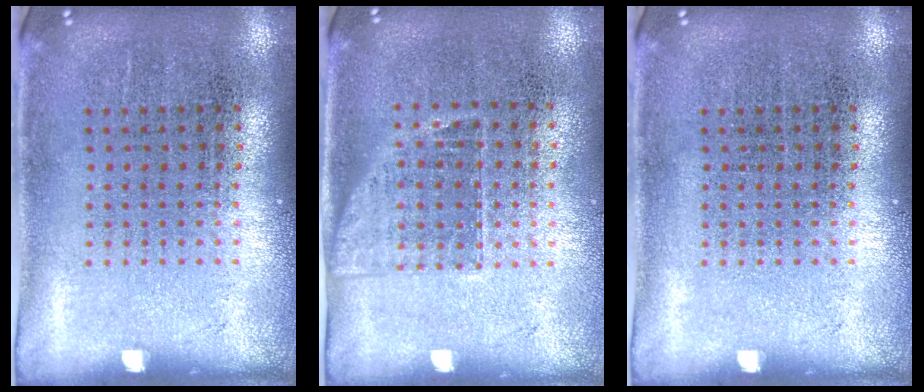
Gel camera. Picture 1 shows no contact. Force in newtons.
{"total": 1.1, "press": 0.9, "slide": 0.7}
{"total": 0.0}